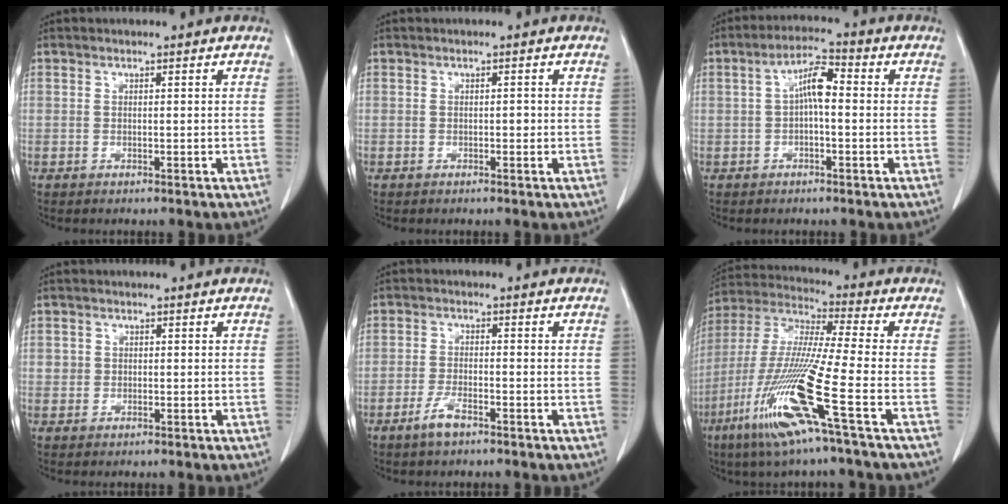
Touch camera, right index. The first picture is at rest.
{"total": 0.7, "force": [-0.1, 0.4, 0.6], "torque": [-0.005, 0.002, -0.002]}
{"total": 5.4, "force": [0.2, 1.5, 5.2], "torque": [-0.097, 0.021, 0.000]}
{"total": 1.4, "force": [0.2, 1.4, 0.3], "torque": [0.001, 0.005, 0.002]}
{"total": 3.5, "force": [-2.4, 0.7, 2.5], "torque": [-0.053, -0.001, -0.045]}
{"total": 16.9, "force": [-7.4, -0.8, 15.2], "torque": [-0.325, -0.033, -0.149]}